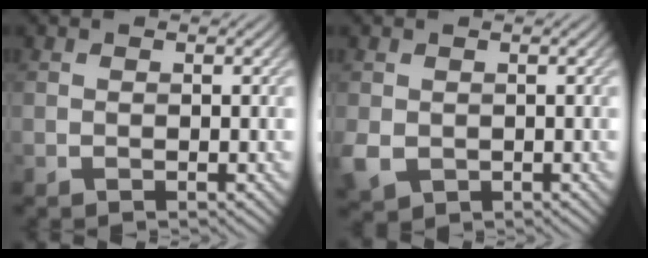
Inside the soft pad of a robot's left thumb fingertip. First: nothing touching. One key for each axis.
{"total": 2.9, "fx": -0.3, "fy": 2.5, "fz": 1.6, "tx": -0.046, "ty": -0.010, "tz": -0.006}